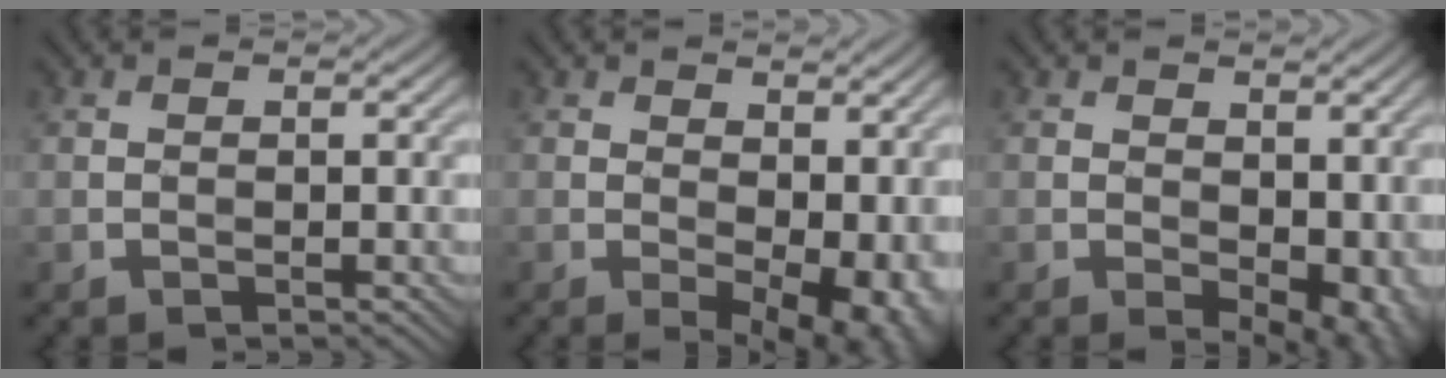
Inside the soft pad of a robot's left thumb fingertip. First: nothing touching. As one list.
[{"total": 11.1, "force": [-0.1, 6.2, 9.1], "torque": [-0.106, -0.016, 0.029]}, {"total": 7.6, "force": [0.0, 4.5, 6.1], "torque": [-0.074, -0.014, 0.013]}]